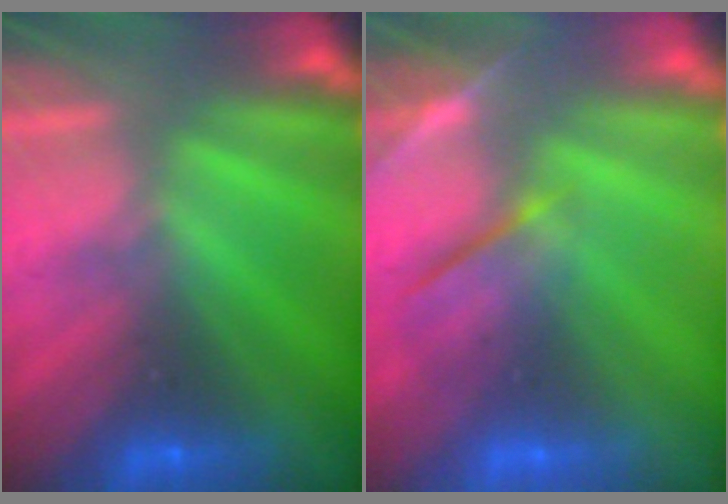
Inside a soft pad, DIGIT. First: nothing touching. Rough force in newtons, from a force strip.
{"total": 4.3}